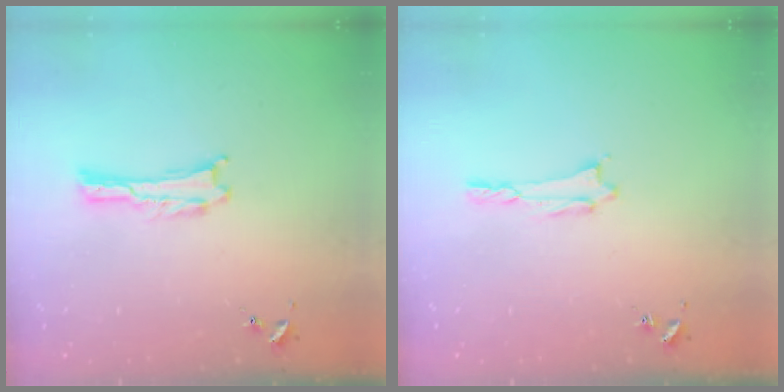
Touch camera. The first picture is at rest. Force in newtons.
{"total": 0.7, "press": 0.7, "slide": 0.1}